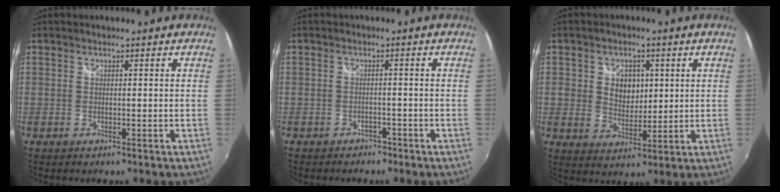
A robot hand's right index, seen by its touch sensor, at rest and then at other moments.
{"total": 2.5, "force": [-2.1, 1.3, 0.5], "torque": [-0.013, -0.004, -0.029]}
{"total": 7.1, "force": [1.4, 5.5, 4.3], "torque": [-0.074, 0.005, 0.027]}